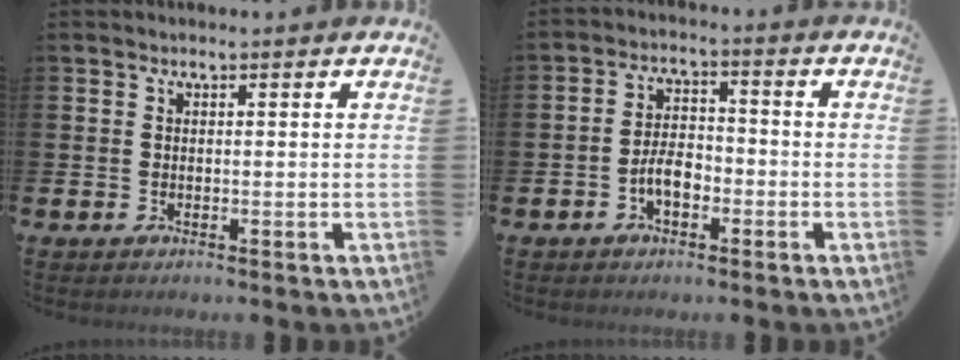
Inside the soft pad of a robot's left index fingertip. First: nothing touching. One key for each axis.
{"total": 4.1, "fx": -1.9, "fy": 2.2, "fz": 2.9, "tx": -0.047, "ty": 0.008, "tz": -0.036}